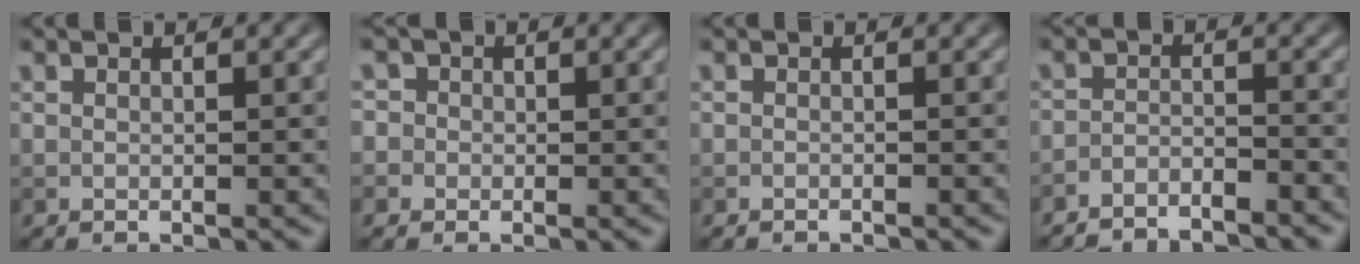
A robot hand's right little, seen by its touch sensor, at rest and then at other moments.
{"total": 3.2, "force": [0.5, 3.0, 0.9], "torque": [0.010, 0.026, -0.021]}
{"total": 0.5, "force": [-0.5, 0.1, 0.1], "torque": [0.003, -0.002, -0.009]}
{"total": 3.5, "force": [-3.4, 0.5, 0.9], "torque": [-0.013, -0.004, -0.058]}